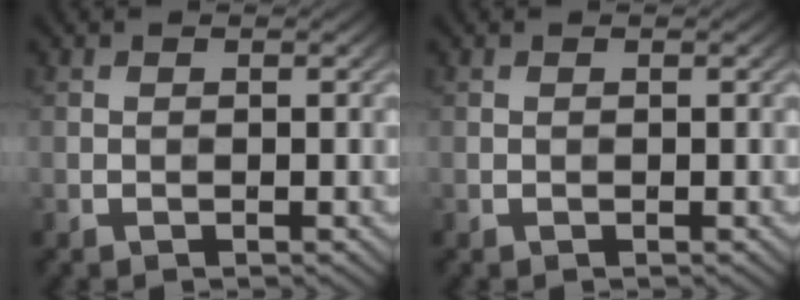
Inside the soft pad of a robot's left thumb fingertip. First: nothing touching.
{"total": 0.0}